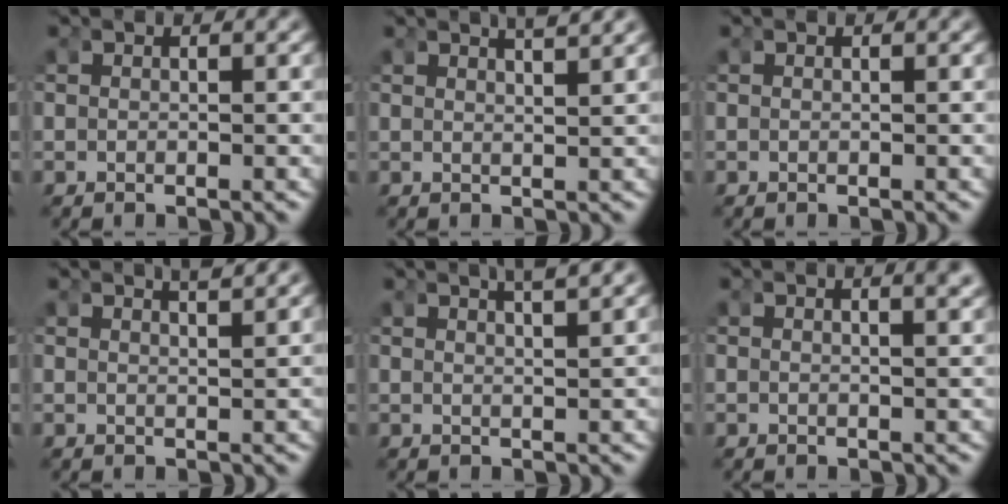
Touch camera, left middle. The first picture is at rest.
{"total": 2.6, "force": [2.1, -0.6, 1.3], "torque": [-0.015, -0.004, 0.042]}
{"total": 0.0}
{"total": 2.3, "force": [1.9, -0.7, 1.0], "torque": [-0.012, -0.006, 0.039]}
{"total": 3.8, "force": [3.0, 0.0, 2.4], "torque": [-0.030, 0.004, 0.052]}
{"total": 1.8, "force": [1.1, -0.1, 1.4], "torque": [-0.015, -0.004, 0.020]}